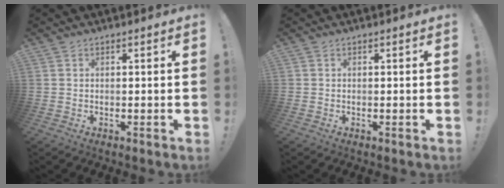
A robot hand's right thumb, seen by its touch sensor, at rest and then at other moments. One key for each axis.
{"total": 0.0}